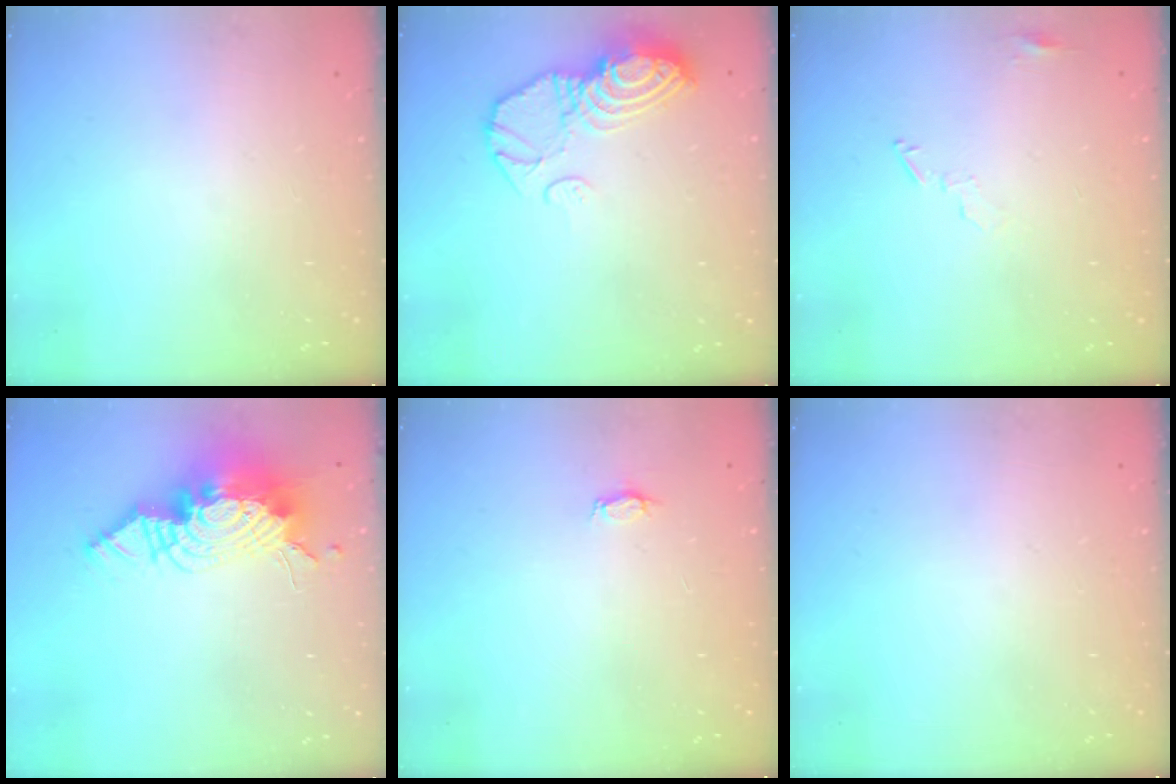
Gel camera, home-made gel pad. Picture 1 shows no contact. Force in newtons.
{"total": 12.2, "press": 12.1, "slide": 1.4}
{"total": 4.1, "press": 4.0, "slide": 0.2}
{"total": 18.1, "press": 18.0, "slide": 1.9}
{"total": 2.8, "press": 2.8, "slide": 0.3}
{"total": 0.0}